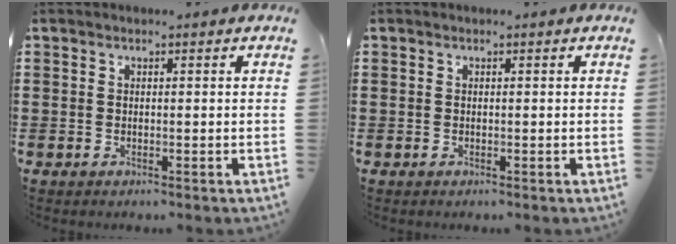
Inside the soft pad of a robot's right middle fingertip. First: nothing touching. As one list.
[{"total": 0.0}]